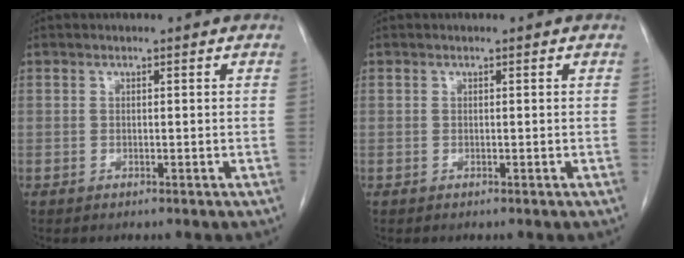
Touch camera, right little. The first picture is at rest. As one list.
[{"total": 0.0}]